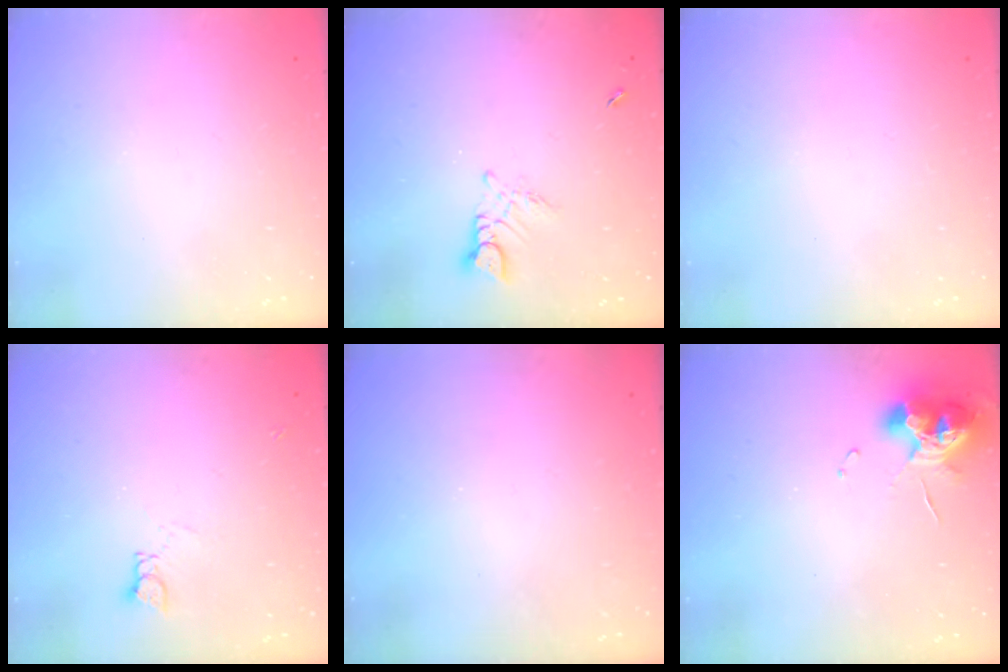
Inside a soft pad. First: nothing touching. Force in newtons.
{"total": 3.0, "press": 3.0, "slide": 0.2}
{"total": 0.0}
{"total": 2.8, "press": 2.8, "slide": 0.4}
{"total": 0.0}
{"total": 9.2, "press": 9.2, "slide": 0.9}